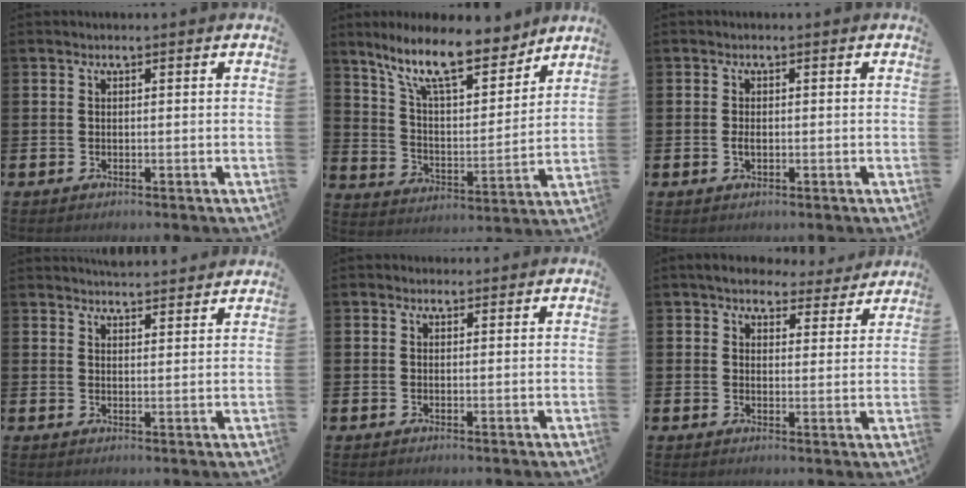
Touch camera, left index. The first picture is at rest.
{"total": 13.3, "force": [10.8, 3.6, 6.9], "torque": [-0.146, -0.058, 0.186]}
{"total": 1.2, "force": [-0.2, 0.7, 1.0], "torque": [-0.021, 0.005, -0.004]}
{"total": 3.8, "force": [3.8, 0.0, -0.2], "torque": [0.001, -0.023, 0.069]}
{"total": 1.0, "force": [0.8, 0.6, 0.1], "torque": [0.011, 0.003, 0.010]}
{"total": 5.6, "force": [5.0, 2.3, 1.0], "torque": [-0.026, -0.028, 0.089]}